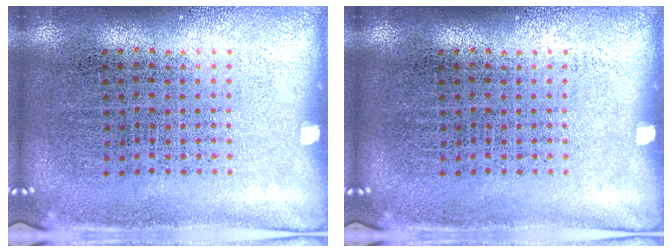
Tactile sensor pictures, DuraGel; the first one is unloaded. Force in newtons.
{"total": 0.0}